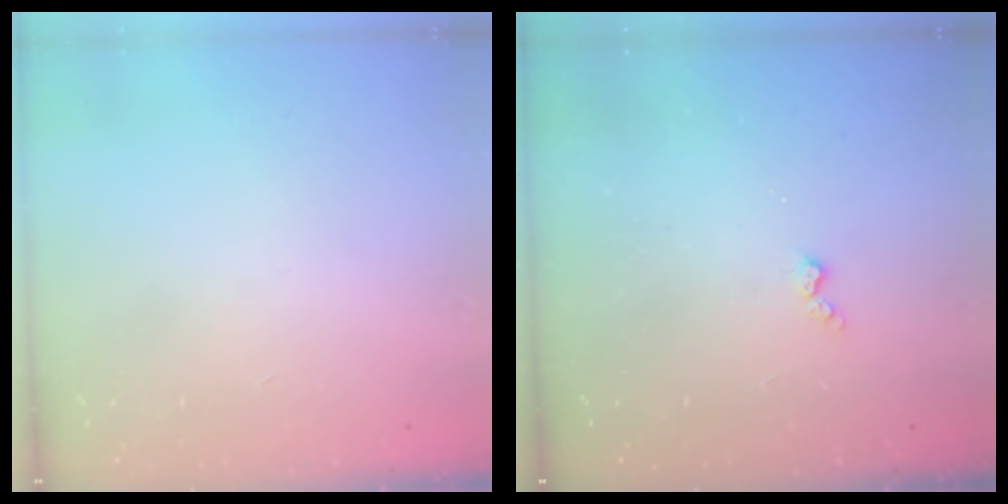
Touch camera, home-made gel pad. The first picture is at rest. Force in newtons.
{"total": 2.9, "press": 2.9, "slide": 0.5}